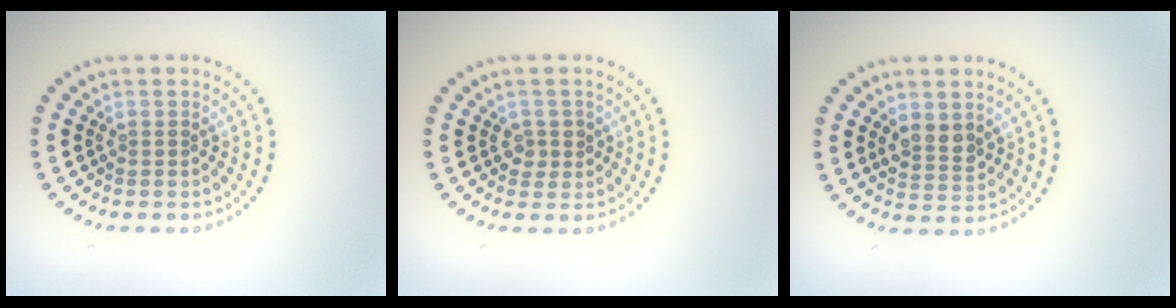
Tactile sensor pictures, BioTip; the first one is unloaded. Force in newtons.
{"total": 1.4, "press": 1.3, "slide": 0.5}
{"total": 2.2, "press": 2.1, "slide": 0.7}